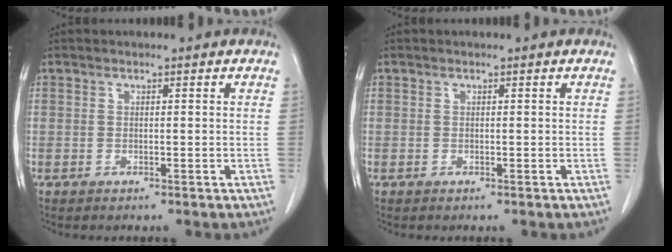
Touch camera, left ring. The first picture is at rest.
{"total": 0.0}